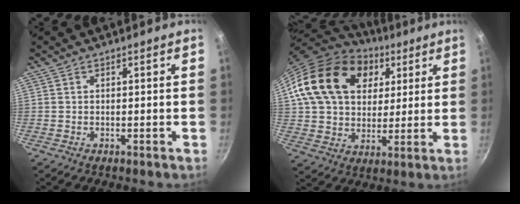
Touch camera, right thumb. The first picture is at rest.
{"total": 22.6, "force": [7.7, 16.6, 13.3], "torque": [-0.212, 0.002, 0.132]}